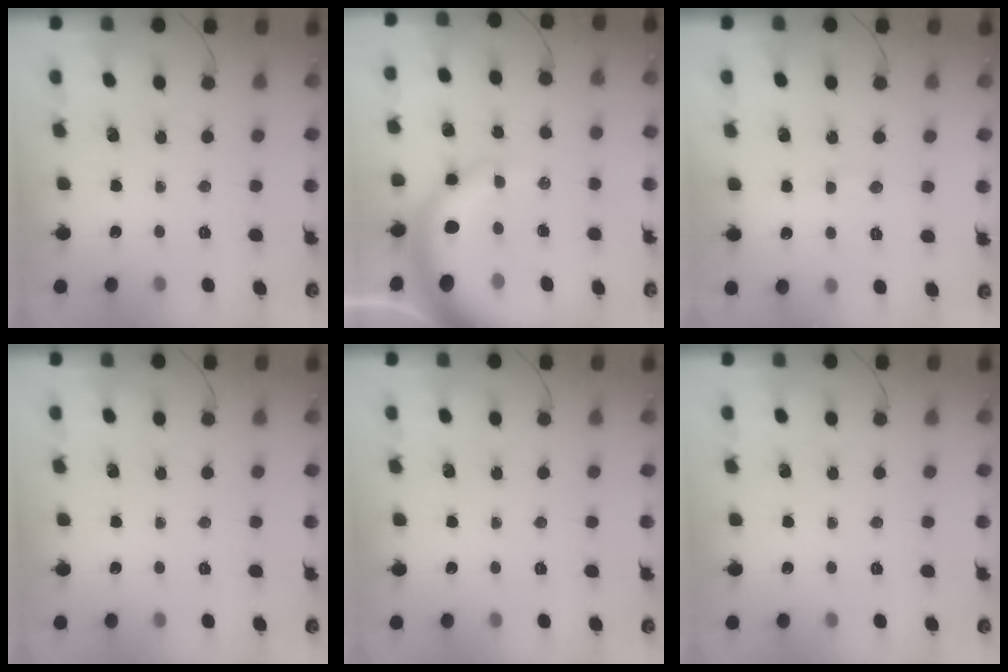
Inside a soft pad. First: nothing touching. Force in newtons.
{"total": 14.7, "press": 14.3, "slide": 3.2}
{"total": 4.8, "press": 4.6, "slide": 1.2}
{"total": 0.0}
{"total": 0.0}
{"total": 0.0}